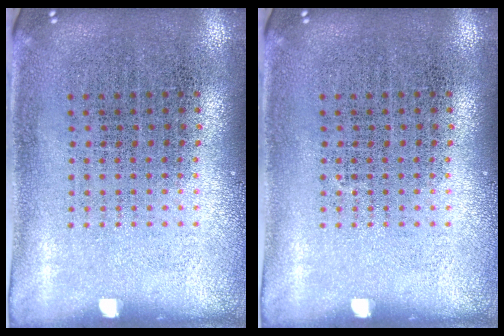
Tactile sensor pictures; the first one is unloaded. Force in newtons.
{"total": 0.0}